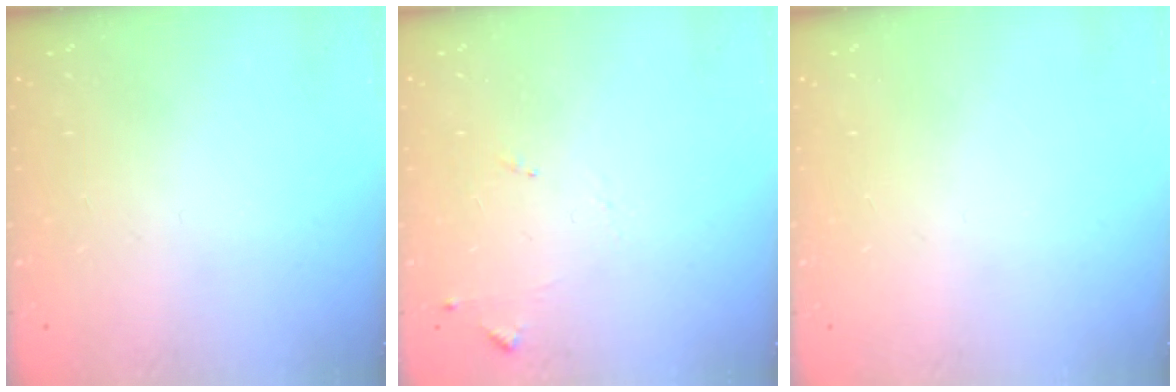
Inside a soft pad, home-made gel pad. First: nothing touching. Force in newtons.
{"total": 6.7, "press": 6.6, "slide": 0.6}
{"total": 0.0}